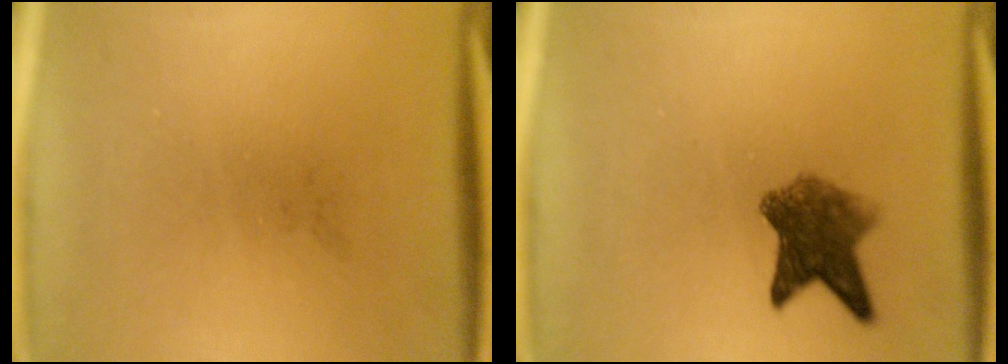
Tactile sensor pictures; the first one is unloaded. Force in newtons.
{"total": 6.3}